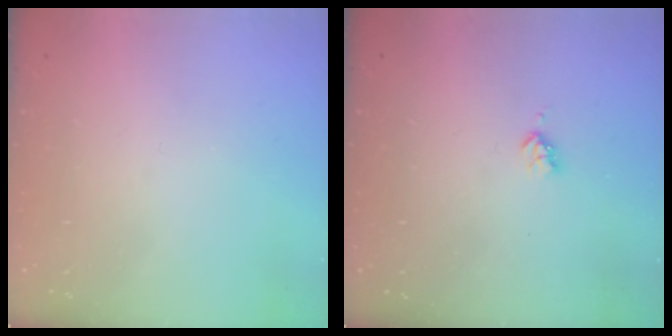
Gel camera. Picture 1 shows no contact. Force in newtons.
{"total": 2.9, "press": 2.9, "slide": 0.5}